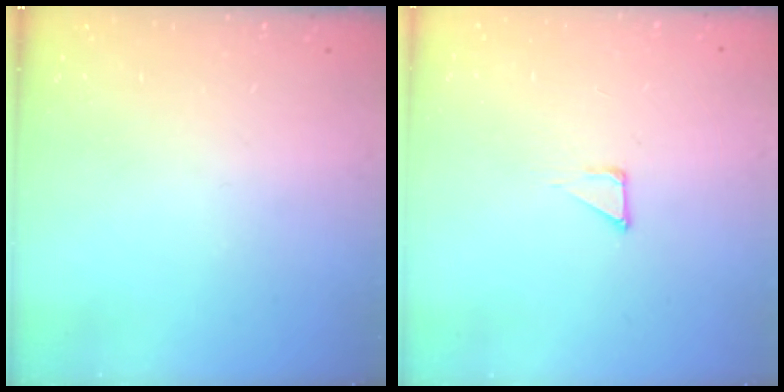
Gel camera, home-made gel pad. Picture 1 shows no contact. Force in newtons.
{"total": 2.7, "press": 2.7, "slide": 0.3}